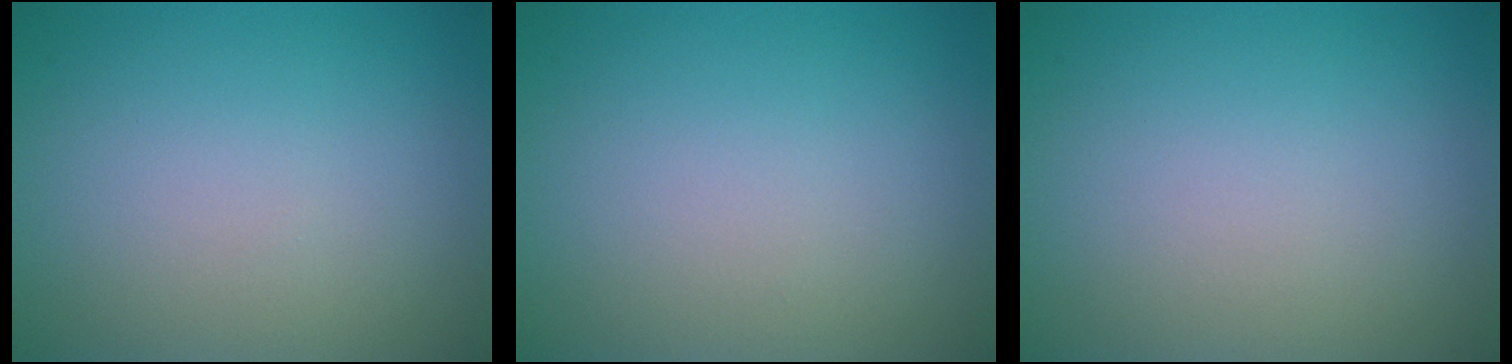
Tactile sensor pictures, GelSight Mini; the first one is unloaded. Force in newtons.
{"total": 0.0}
{"total": 0.0}